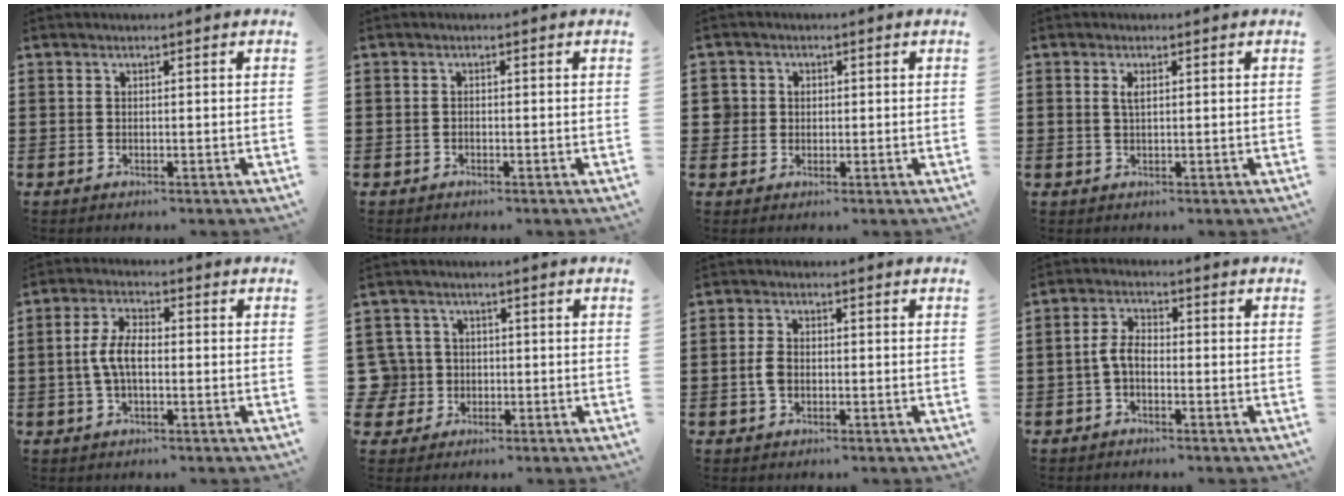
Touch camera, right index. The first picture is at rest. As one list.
[{"total": 0.6, "force": [-0.4, 0.4, 0.2], "torque": [-0.004, 0.000, -0.010]}, {"total": 2.5, "force": [0.4, 2.5, 0.3], "torque": [-0.018, 0.013, 0.005]}, {"total": 1.5, "force": [0.5, 0.5, 1.4], "torque": [-0.029, 0.004, 0.007]}, {"total": 5.2, "force": [-0.5, 2.0, 4.8], "torque": [-0.109, -0.004, -0.015]}, {"total": 4.3, "force": [-0.2, 4.2, 0.8], "torque": [-0.046, 0.010, -0.008]}, {"total": 2.4, "force": [-0.4, 1.2, 2.0], "torque": [-0.048, -0.003, -0.010]}, {"total": 3.4, "force": [-1.0, 1.3, 3.0], "torque": [-0.071, -0.001, -0.024]}]